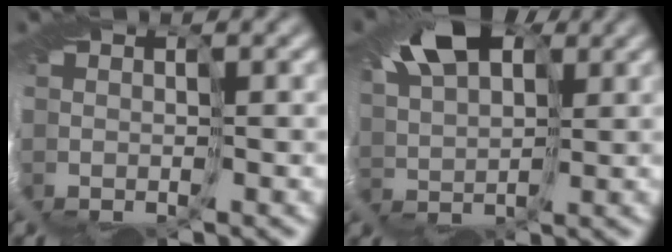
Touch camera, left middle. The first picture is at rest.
{"total": 6.4, "force": [3.4, 3.6, 4.0], "torque": [-0.086, 0.022, 0.047]}